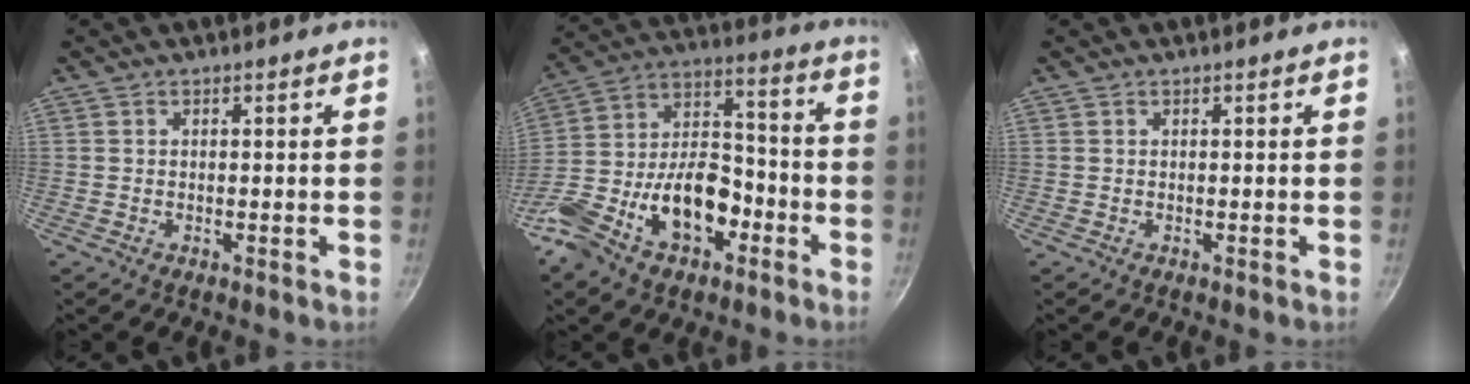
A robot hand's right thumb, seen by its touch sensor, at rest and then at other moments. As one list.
[{"total": 20.7, "force": [-7.8, 12.7, 14.3], "torque": [-0.237, 0.067, -0.145]}, {"total": 0.0}]